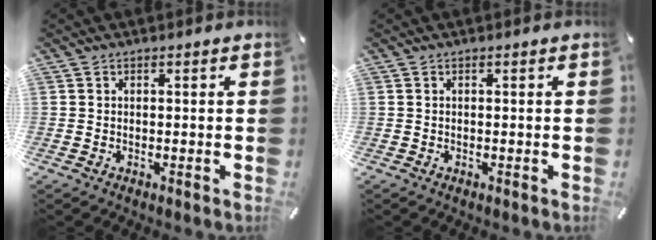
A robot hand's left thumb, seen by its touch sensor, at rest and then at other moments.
{"total": 0.0}